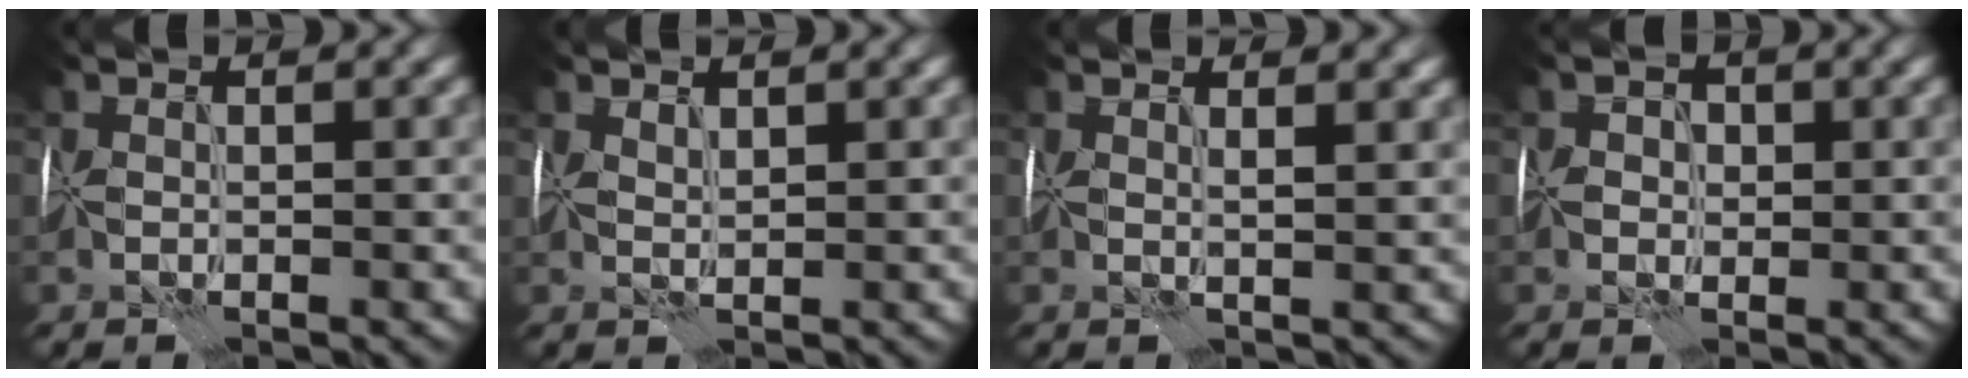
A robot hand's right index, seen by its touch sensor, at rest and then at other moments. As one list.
[{"total": 0.6, "force": [0.6, -0.3, 0.1], "torque": [-0.003, -0.001, 0.014]}, {"total": 2.0, "force": [1.3, 0.1, 1.5], "torque": [-0.016, 0.003, 0.015]}, {"total": 1.0, "force": [-0.3, 0.9, 0.3], "torque": [-0.002, -0.002, -0.012]}]